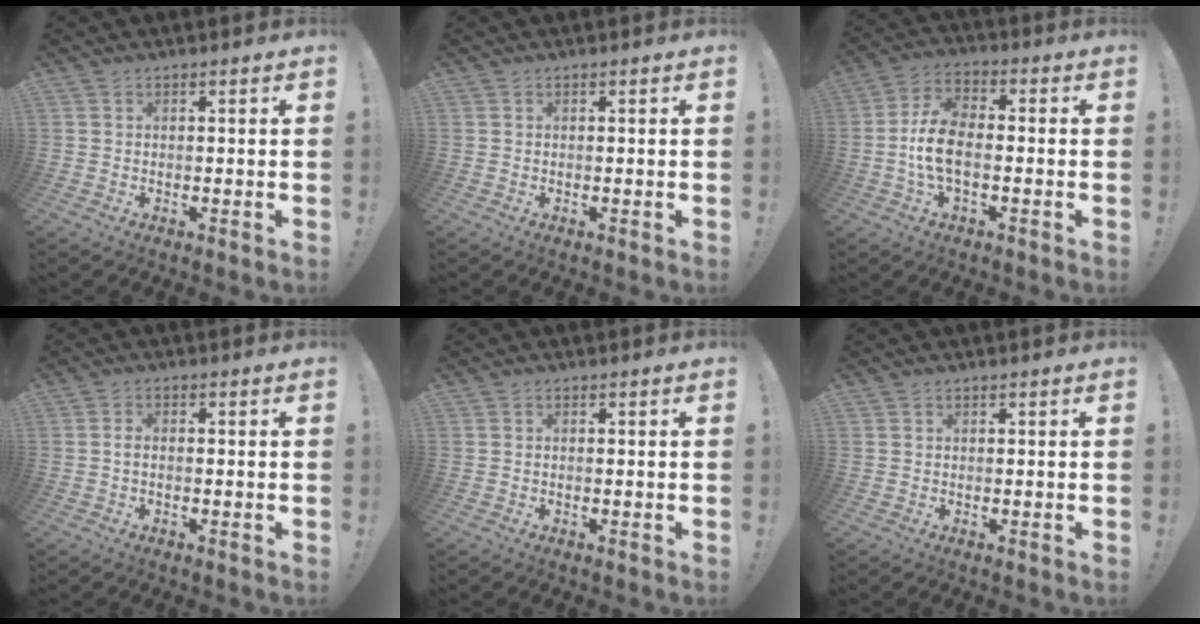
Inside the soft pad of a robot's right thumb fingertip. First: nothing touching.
{"total": 0.0}
{"total": 10.5, "force": [-2.3, 5.7, 8.5], "torque": [-0.177, 0.008, -0.041]}
{"total": 1.7, "force": [-0.7, 0.7, 1.3], "torque": [-0.030, 0.010, -0.011]}
{"total": 0.0}
{"total": 0.0}